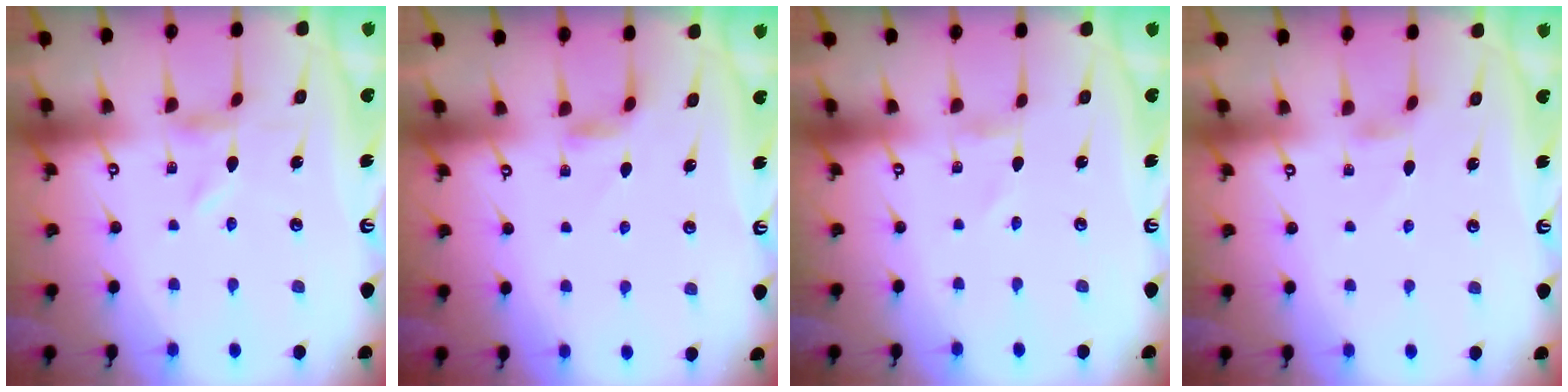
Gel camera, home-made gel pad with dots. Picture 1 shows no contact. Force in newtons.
{"total": 3.5, "press": 3.4, "slide": 0.6}
{"total": 0.0}
{"total": 1.1, "press": 1.0, "slide": 0.4}